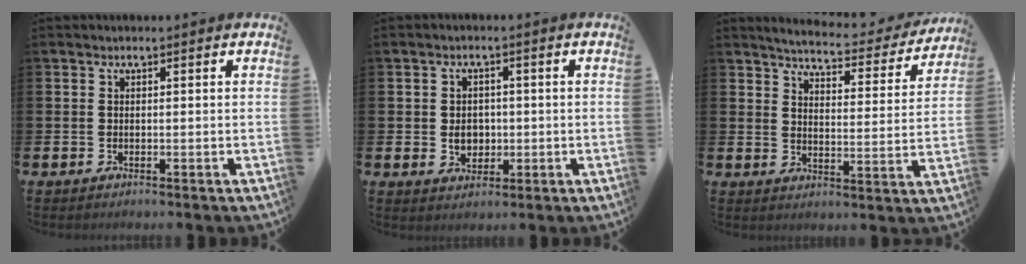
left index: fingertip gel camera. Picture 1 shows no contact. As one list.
[{"total": 3.1, "force": [-0.1, 2.6, 1.7], "torque": [-0.016, 0.000, -0.011]}, {"total": 4.8, "force": [4.5, 0.6, 1.3], "torque": [-0.044, -0.035, 0.072]}]